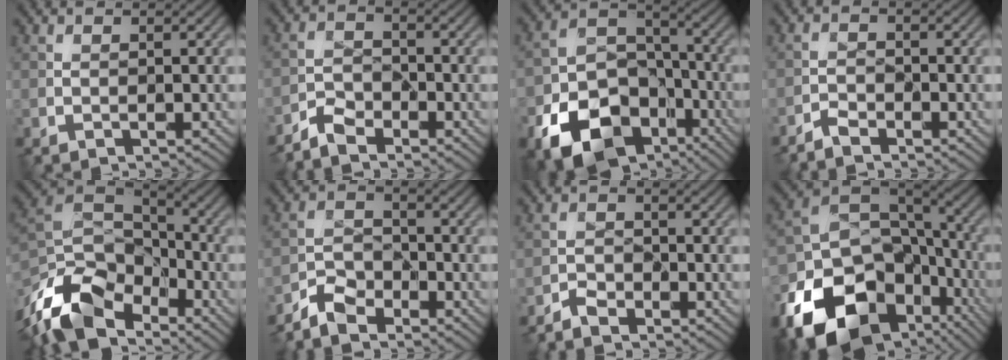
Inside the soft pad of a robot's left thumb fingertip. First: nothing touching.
{"total": 3.8, "force": [-3.3, 1.3, 1.4], "torque": [-0.029, -0.003, -0.078]}
{"total": 14.3, "force": [-7.9, 9.2, 7.6], "torque": [-0.164, -0.042, -0.137]}
{"total": 2.2, "force": [-2.0, 0.5, 0.7], "torque": [-0.016, -0.002, -0.048]}
{"total": 14.6, "force": [-9.0, 7.8, 8.3], "torque": [-0.217, -0.021, -0.176]}
{"total": 4.8, "force": [-4.1, 1.9, 1.7], "torque": [-0.035, -0.005, -0.096]}
{"total": 2.5, "force": [-2.3, 0.7, 0.8], "torque": [-0.015, -0.001, -0.053]}
{"total": 18.9, "force": [-8.9, 13.0, 10.4], "torque": [-0.248, -0.053, -0.132]}